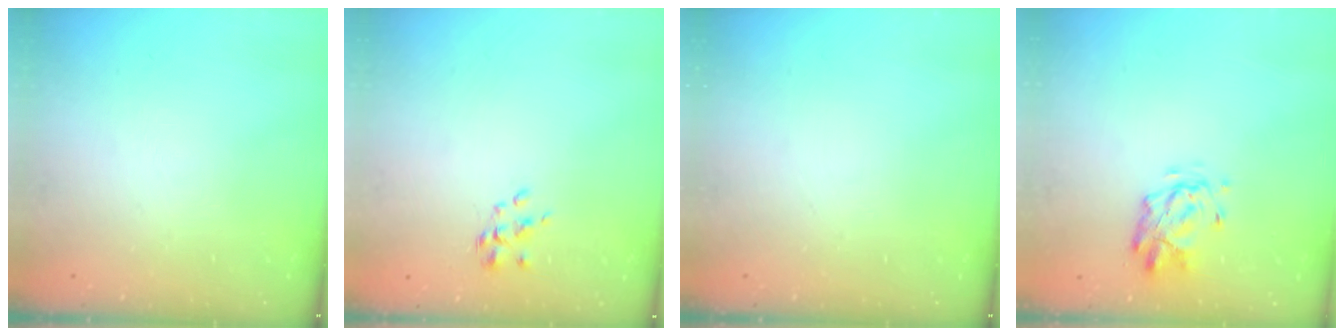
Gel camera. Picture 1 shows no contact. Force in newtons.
{"total": 1.9, "press": 1.7, "slide": 0.7}
{"total": 0.0}
{"total": 2.8, "press": 2.4, "slide": 1.4}